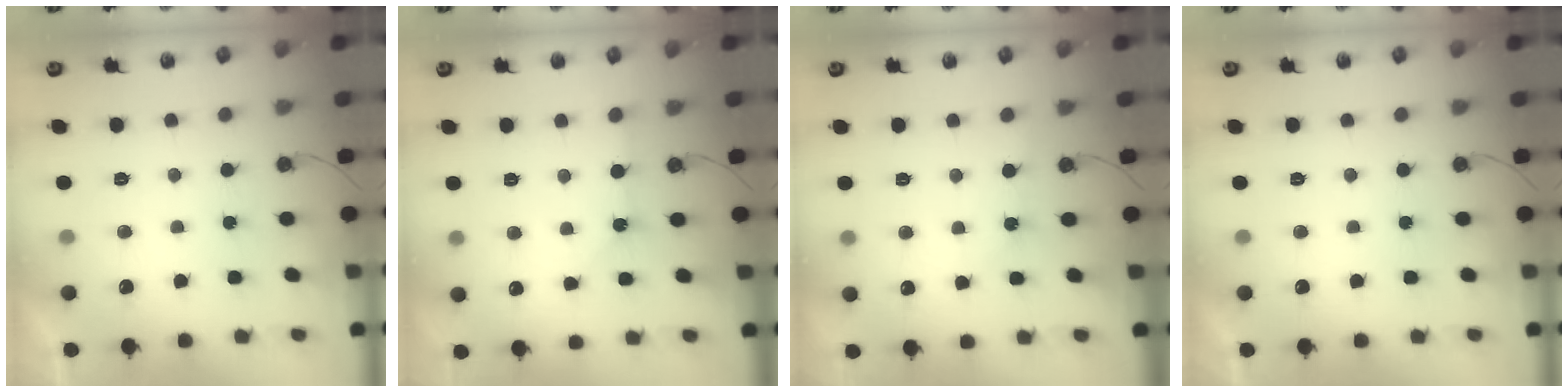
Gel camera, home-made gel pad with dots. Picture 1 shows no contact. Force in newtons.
{"total": 1.1, "press": 1.1, "slide": 0.2}
{"total": 3.0, "press": 3.0, "slide": 0.4}
{"total": 0.0}